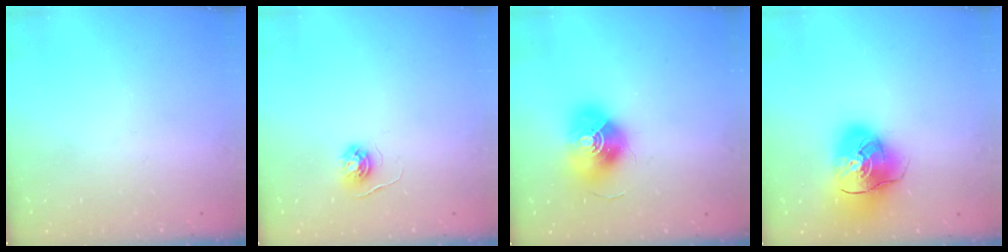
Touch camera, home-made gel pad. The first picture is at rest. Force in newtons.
{"total": 4.0, "press": 4.0, "slide": 0.4}
{"total": 16.2, "press": 16.2, "slide": 0.5}
{"total": 16.2, "press": 16.0, "slide": 2.6}